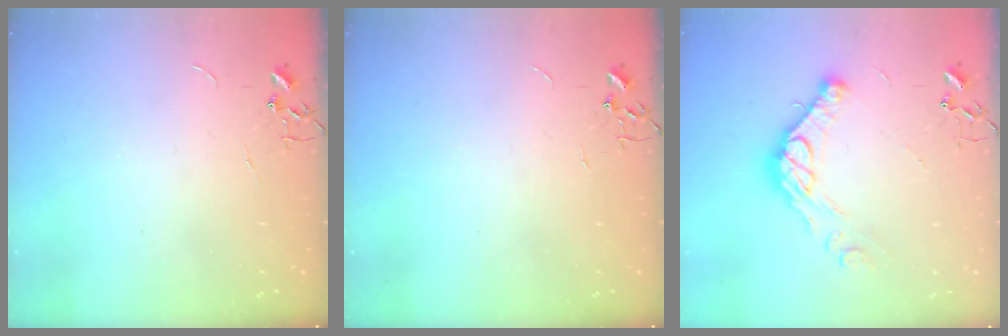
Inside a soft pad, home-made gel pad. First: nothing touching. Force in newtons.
{"total": 0.0}
{"total": 13.3, "press": 13.3, "slide": 0.8}